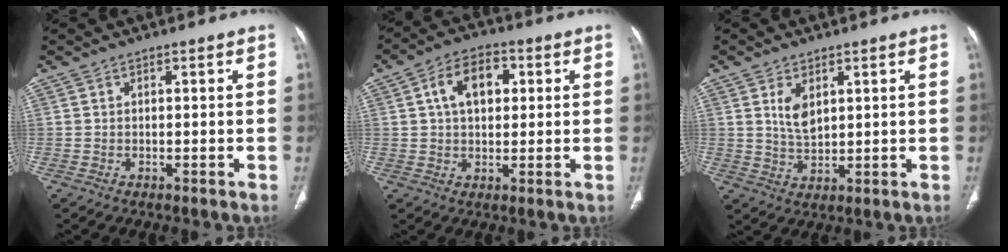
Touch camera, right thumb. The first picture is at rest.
{"total": 9.2, "force": [2.3, 6.0, 6.6], "torque": [-0.092, 0.012, 0.034]}
{"total": 5.0, "force": [1.9, 2.8, 3.6], "torque": [-0.056, -0.014, 0.044]}